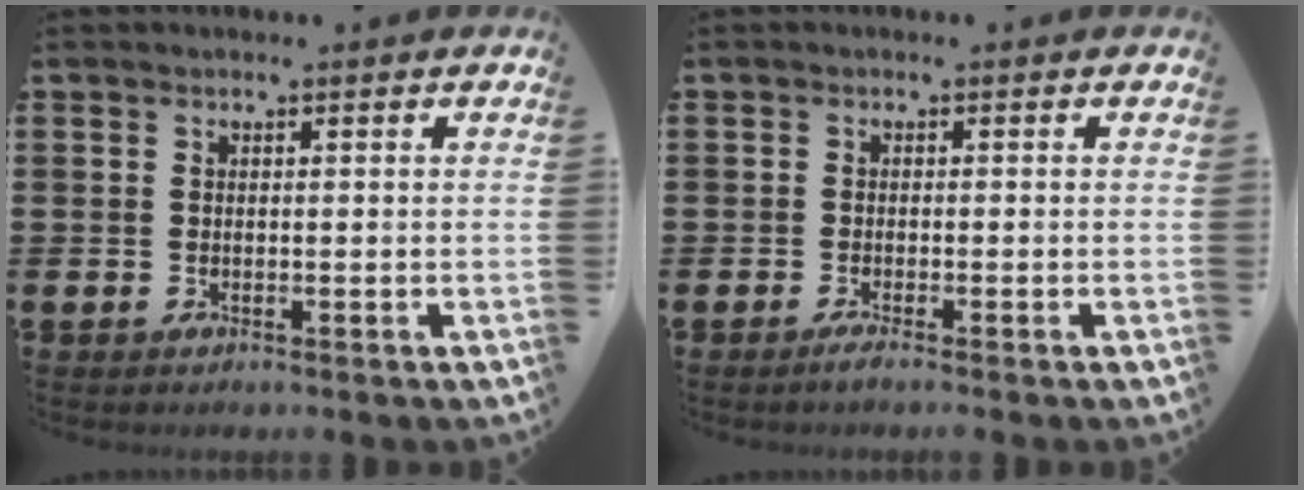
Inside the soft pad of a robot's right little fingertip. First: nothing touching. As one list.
[{"total": 0.9, "force": [-0.6, 0.0, 0.6], "torque": [-0.009, -0.003, -0.011]}]